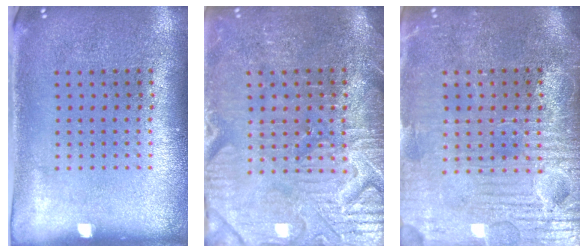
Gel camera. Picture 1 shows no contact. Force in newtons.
{"total": 4.0, "press": 3.8, "slide": 1.3}
{"total": 4.0, "press": 3.8, "slide": 1.3}